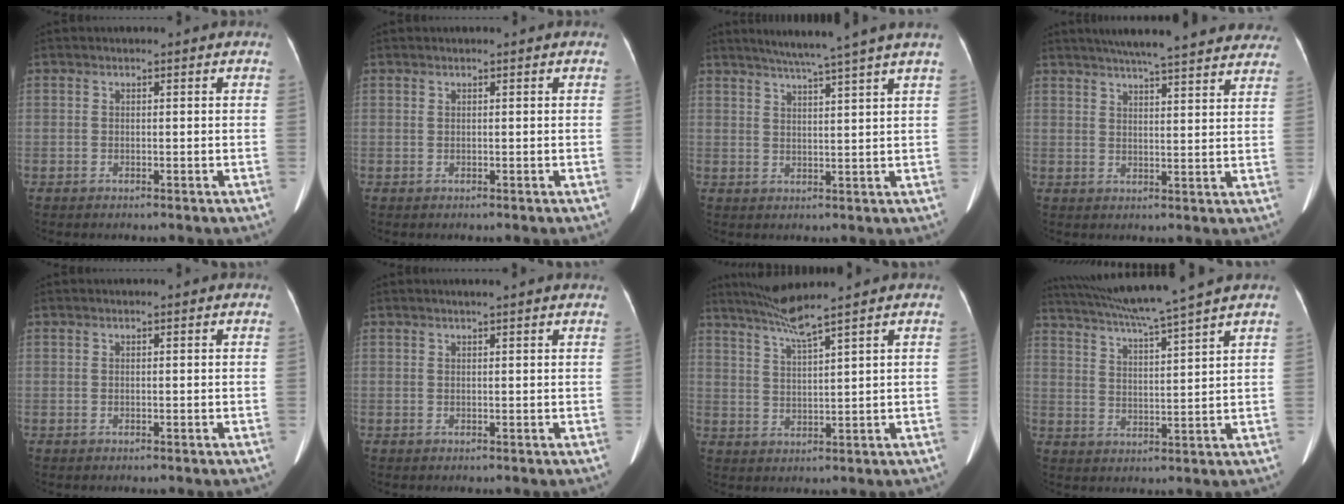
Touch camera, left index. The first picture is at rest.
{"total": 0.0}
{"total": 9.3, "force": [7.5, -1.9, 5.2], "torque": [-0.073, 0.010, 0.096]}
{"total": 22.5, "force": [19.7, 3.0, 10.3], "torque": [-0.141, 0.008, 0.238]}
{"total": 0.0}
{"total": 3.3, "force": [2.8, -0.1, 1.6], "torque": [-0.017, 0.019, 0.030]}
{"total": 5.5, "force": [4.6, -1.8, 2.5], "torque": [-0.054, -0.007, 0.093]}
{"total": 12.9, "force": [11.1, -2.2, 6.1], "torque": [-0.110, 0.003, 0.178]}